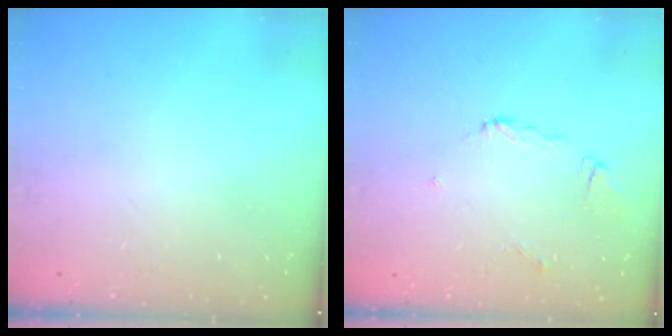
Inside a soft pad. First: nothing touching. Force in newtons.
{"total": 6.3, "press": 6.3, "slide": 0.2}